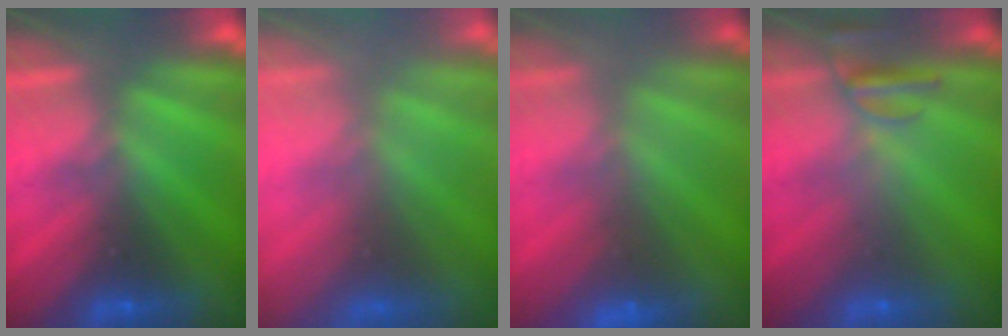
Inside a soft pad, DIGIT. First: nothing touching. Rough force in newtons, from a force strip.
{"total": 9.3}
{"total": 2.9}
{"total": 2.4}